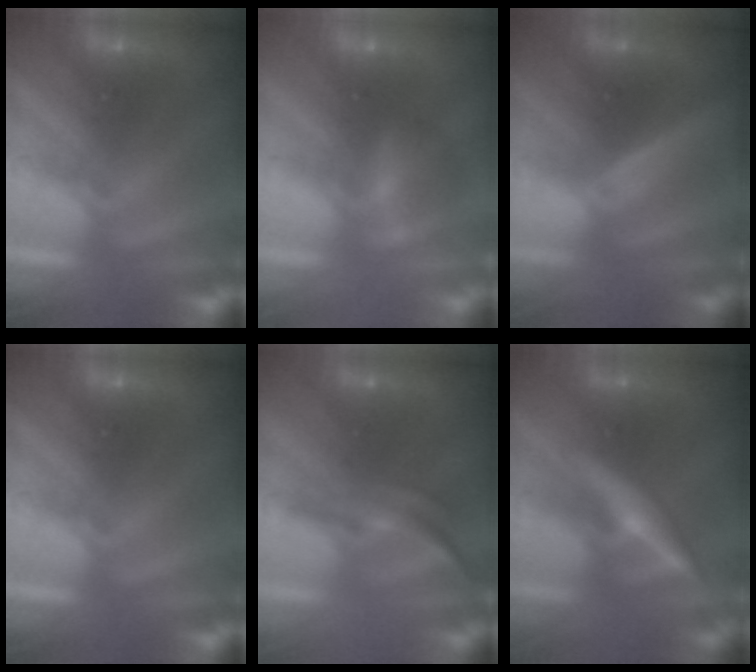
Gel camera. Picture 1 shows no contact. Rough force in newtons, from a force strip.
{"total": 2.1}
{"total": 5.2}
{"total": 0.0}
{"total": 3.8}
{"total": 2.8}